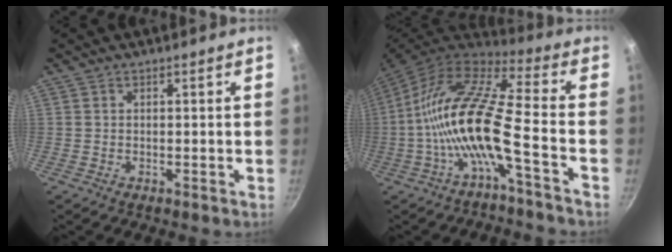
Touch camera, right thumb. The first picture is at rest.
{"total": 16.7, "force": [-4.7, 3.8, 15.6], "torque": [-0.301, 0.047, -0.103]}